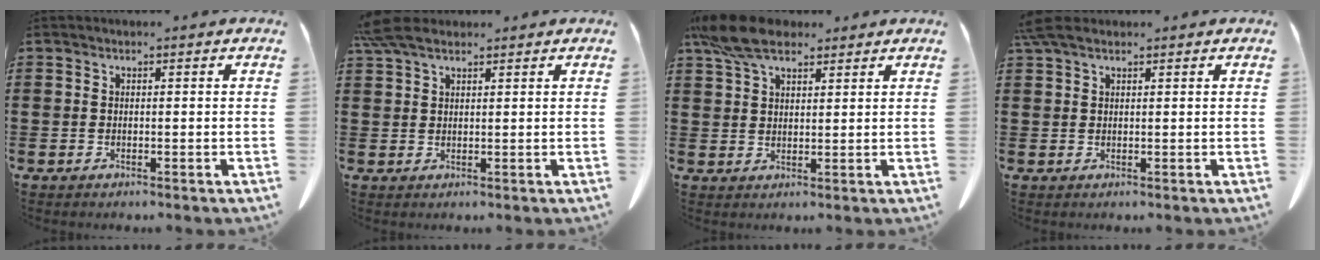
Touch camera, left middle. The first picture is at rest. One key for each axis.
{"total": 4.3, "fx": 3.1, "fy": 1.5, "fz": 2.6, "tx": -0.068, "ty": 0.002, "tz": 0.057}
{"total": 7.7, "fx": 5.6, "fy": 3.0, "fz": 4.4, "tx": -0.102, "ty": -0.002, "tz": 0.107}
{"total": 2.5, "fx": 1.7, "fy": 0.8, "fz": 1.6, "tx": -0.037, "ty": 0.004, "tz": 0.033}